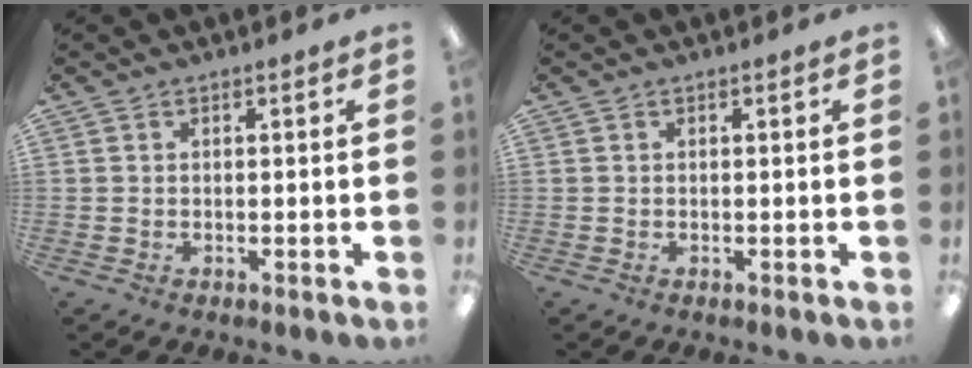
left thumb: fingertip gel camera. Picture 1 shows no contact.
{"total": 0.0}